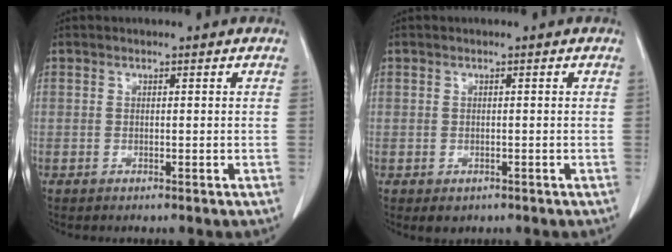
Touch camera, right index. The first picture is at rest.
{"total": 1.6, "force": [-0.8, 1.3, 0.5], "torque": [-0.006, 0.001, -0.003]}